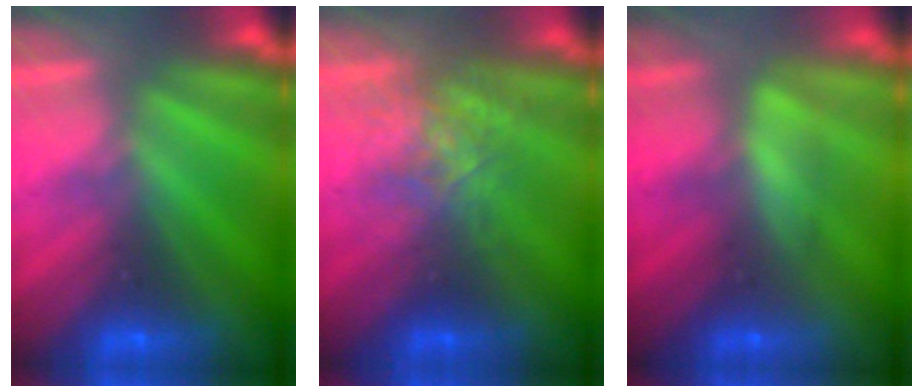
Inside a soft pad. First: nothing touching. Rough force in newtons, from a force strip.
{"total": 2.6}
{"total": 2.5}